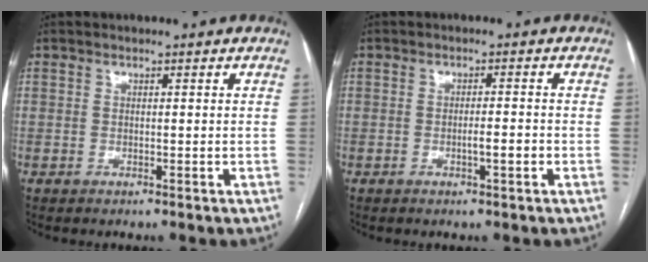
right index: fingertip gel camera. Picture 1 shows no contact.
{"total": 2.4, "force": [-0.8, 0.2, 2.2], "torque": [-0.040, 0.000, -0.013]}